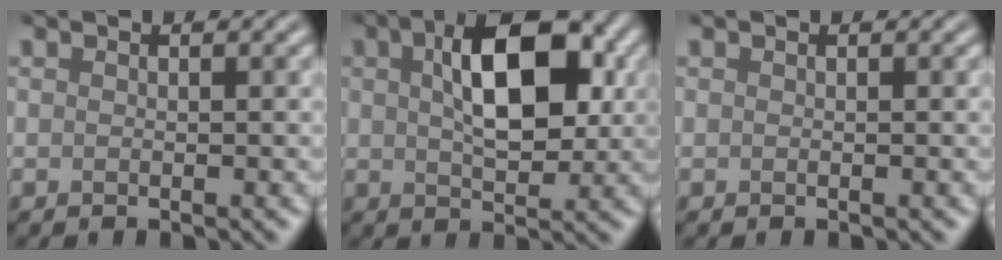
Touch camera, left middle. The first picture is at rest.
{"total": 8.8, "force": [2.2, 4.4, 7.3], "torque": [-0.120, 0.017, 0.033]}
{"total": 0.0}